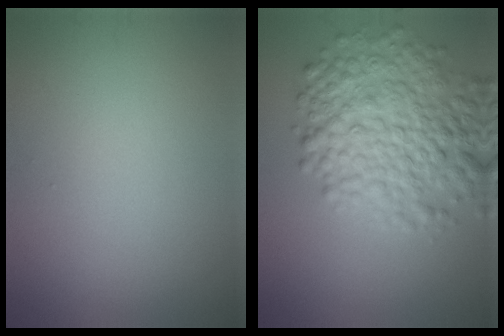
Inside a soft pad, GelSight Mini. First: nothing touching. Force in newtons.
{"total": 8.1, "press": 8.1, "slide": 0.2}